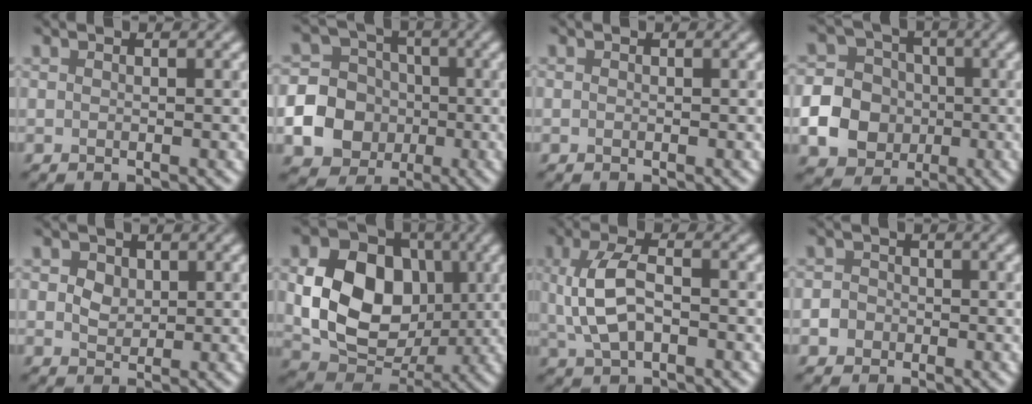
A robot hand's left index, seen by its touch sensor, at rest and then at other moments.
{"total": 14.0, "force": [-4.0, 13.0, 3.0], "torque": [-0.092, -0.035, -0.086]}
{"total": 0.0}
{"total": 7.3, "force": [-1.9, 6.5, 2.6], "torque": [-0.040, -0.006, -0.060]}
{"total": 1.4, "force": [0.2, 1.3, 0.5], "torque": [-0.009, -0.002, 0.006]}
{"total": 10.0, "force": [0.4, 7.8, 6.2], "torque": [-0.120, -0.005, 0.011]}
{"total": 5.0, "force": [0.2, 2.8, 4.1], "torque": [-0.091, 0.003, 0.003]}
{"total": 1.7, "force": [-0.8, 1.6, 0.1], "torque": [0.016, 0.000, -0.014]}